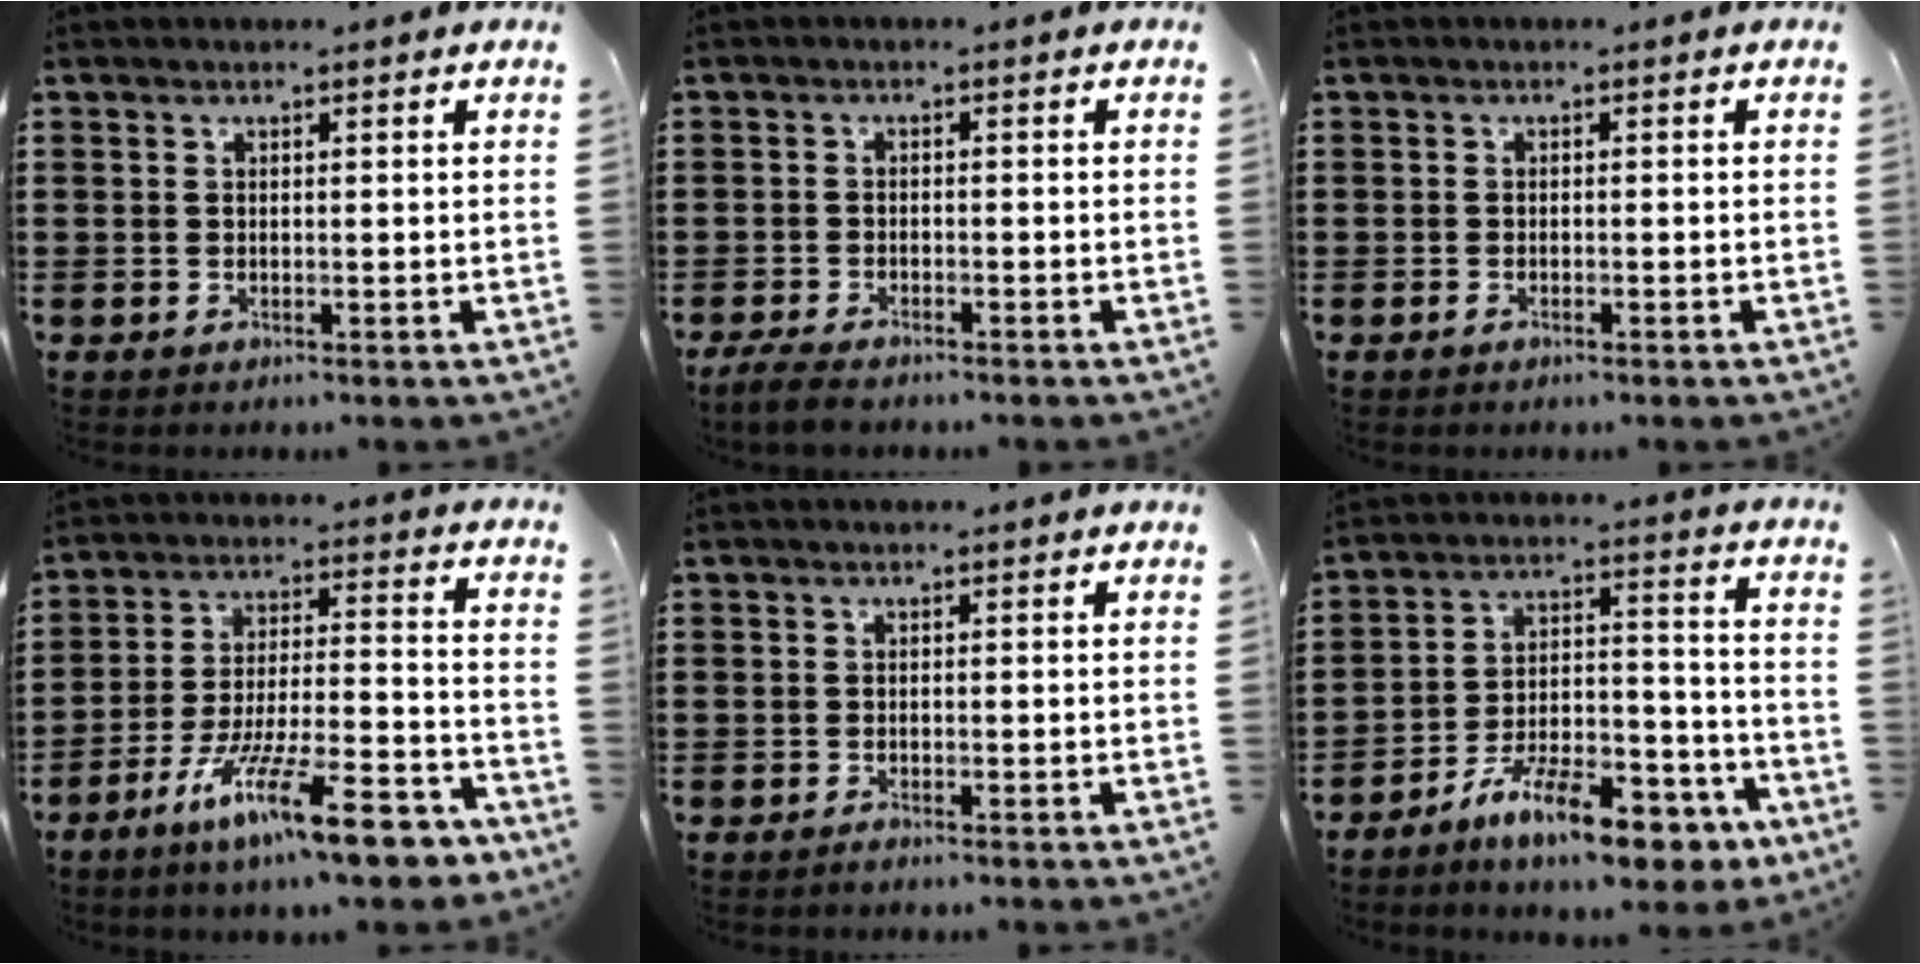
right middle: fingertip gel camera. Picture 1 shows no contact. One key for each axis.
{"total": 2.6, "fx": -2.3, "fy": 0.5, "fz": 1.2, "tx": -0.035, "ty": -0.001, "tz": -0.051}
{"total": 0.7, "fx": -0.6, "fy": 0.2, "fz": 0.4, "tx": -0.011, "ty": -0.003, "tz": -0.010}
{"total": 15.1, "fx": -11.0, "fy": 2.3, "fz": 10.1, "tx": -0.172, "ty": 0.035, "tz": -0.194}
{"total": 0.6, "fx": -0.5, "fy": 0.1, "fz": 0.4, "tx": -0.009, "ty": -0.004, "tz": -0.009}
{"total": 13.8, "fx": -10.5, "fy": 3.7, "fz": 8.1, "tx": -0.129, "ty": 0.048, "tz": -0.186}